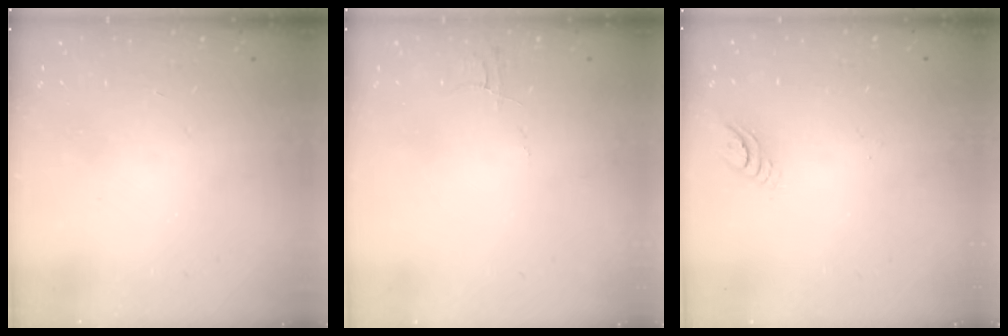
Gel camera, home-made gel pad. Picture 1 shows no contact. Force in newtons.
{"total": 3.5, "press": 3.5, "slide": 0.2}
{"total": 3.9, "press": 3.9, "slide": 0.3}